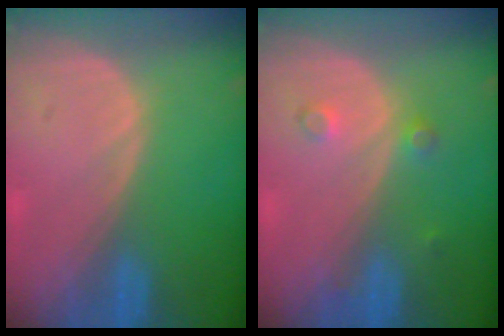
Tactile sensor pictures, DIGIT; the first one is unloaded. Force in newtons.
{"total": 2.5, "press": 2.1, "slide": 1.3}